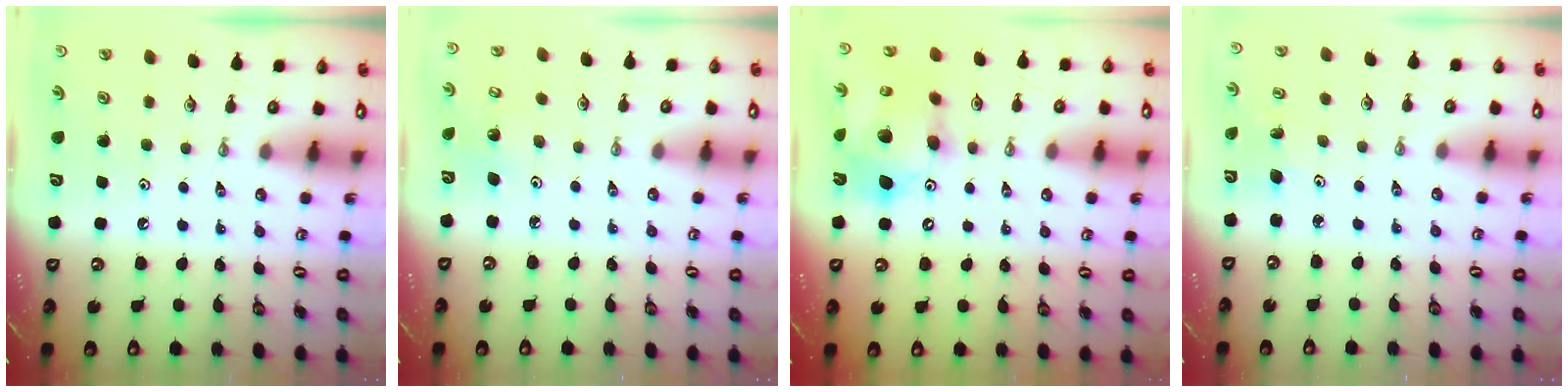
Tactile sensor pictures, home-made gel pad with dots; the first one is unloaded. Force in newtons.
{"total": 2.7, "press": 2.7, "slide": 0.2}
{"total": 14.4, "press": 14.2, "slide": 2.3}
{"total": 4.7, "press": 4.7, "slide": 0.4}